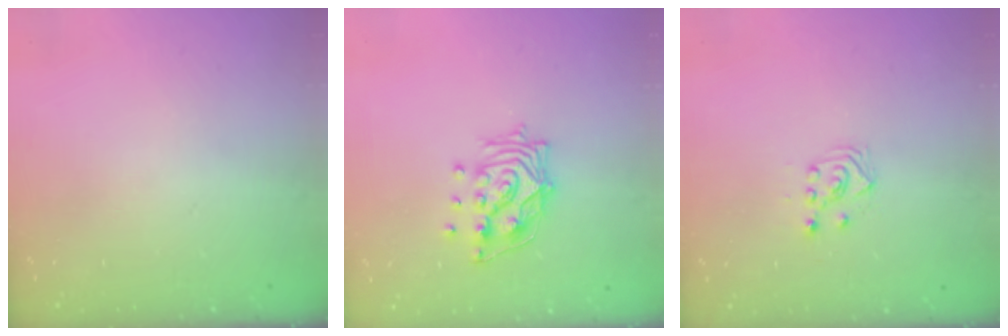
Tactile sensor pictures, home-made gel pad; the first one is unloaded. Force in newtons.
{"total": 12.9, "press": 12.8, "slide": 1.2}
{"total": 3.1, "press": 3.1, "slide": 0.8}